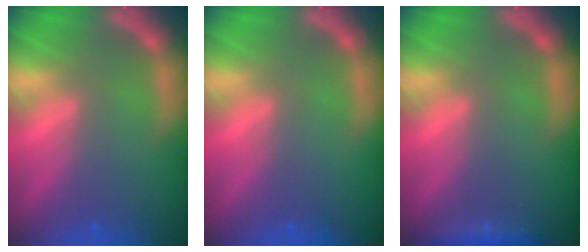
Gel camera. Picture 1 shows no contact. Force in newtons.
{"total": 0.0}
{"total": 1.4}